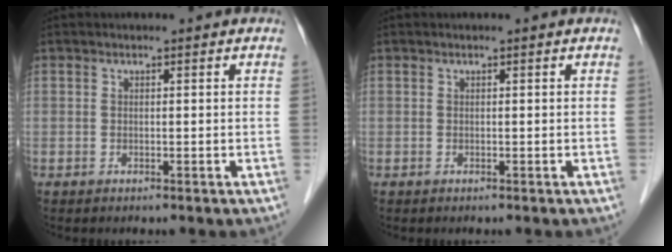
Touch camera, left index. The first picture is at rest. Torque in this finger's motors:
{"motor_torque": [0.27, 0.01, 0.04, 0.01]}